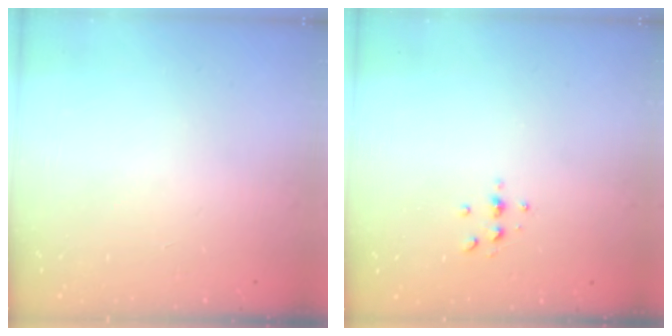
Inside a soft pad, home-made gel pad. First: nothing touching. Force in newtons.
{"total": 3.0, "press": 3.0, "slide": 0.4}